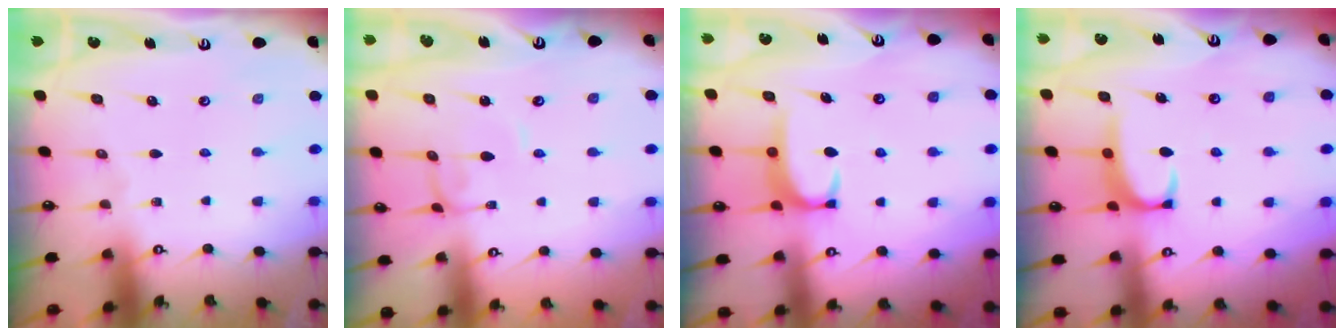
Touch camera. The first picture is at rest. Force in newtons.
{"total": 2.6, "press": 2.6, "slide": 0.0}
{"total": 2.8, "press": 2.8, "slide": 0.4}
{"total": 2.4, "press": 2.3, "slide": 0.6}